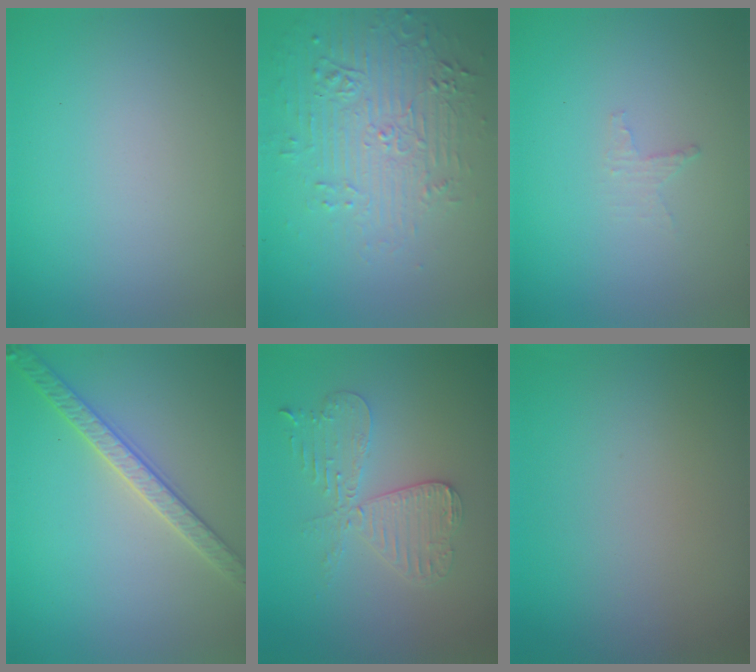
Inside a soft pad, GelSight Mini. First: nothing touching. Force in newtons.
{"total": 5.8, "press": 3.7, "slide": 4.4}
{"total": 0.9, "press": 0.8, "slide": 0.3}
{"total": 3.2, "press": 3.1, "slide": 0.7}
{"total": 4.2, "press": 3.6, "slide": 2.1}
{"total": 0.0}